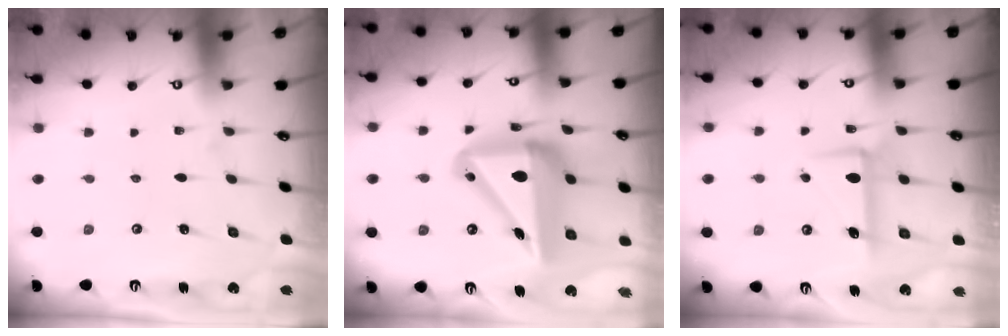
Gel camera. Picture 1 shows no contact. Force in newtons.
{"total": 19.3, "press": 18.9, "slide": 3.6}
{"total": 7.8, "press": 7.8, "slide": 0.8}